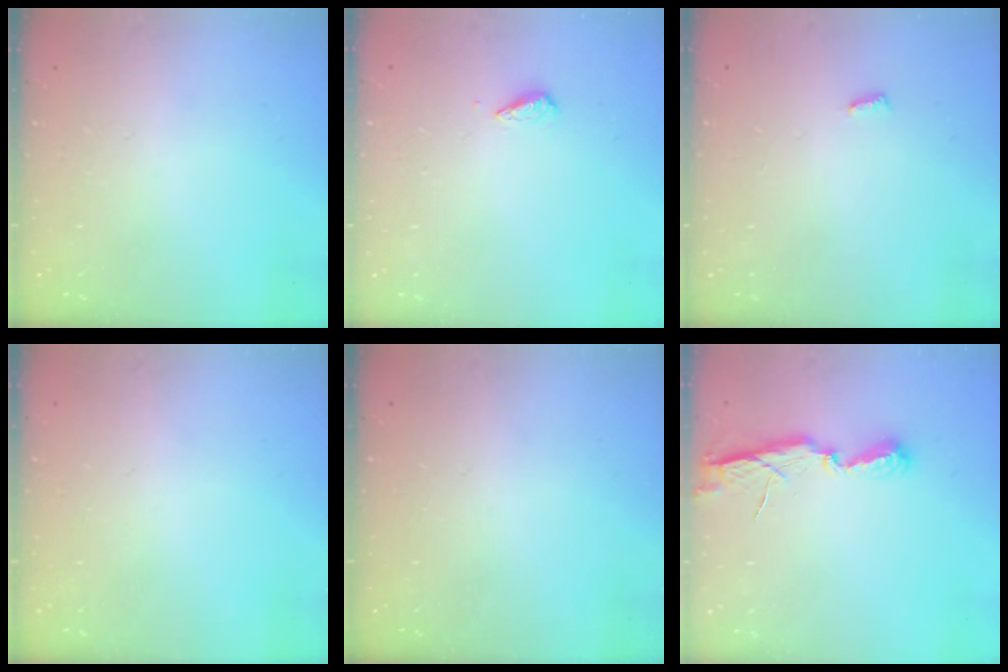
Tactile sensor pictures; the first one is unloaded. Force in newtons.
{"total": 2.9, "press": 2.9, "slide": 0.4}
{"total": 2.8, "press": 2.8, "slide": 0.4}
{"total": 0.0}
{"total": 0.0}
{"total": 6.5, "press": 6.5, "slide": 0.5}